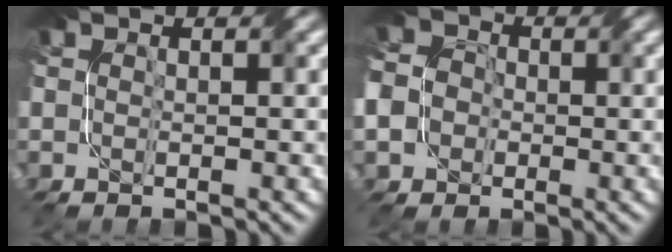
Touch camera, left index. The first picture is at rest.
{"total": 5.7, "force": [-1.6, 5.2, 1.7], "torque": [-0.044, 0.004, -0.043]}